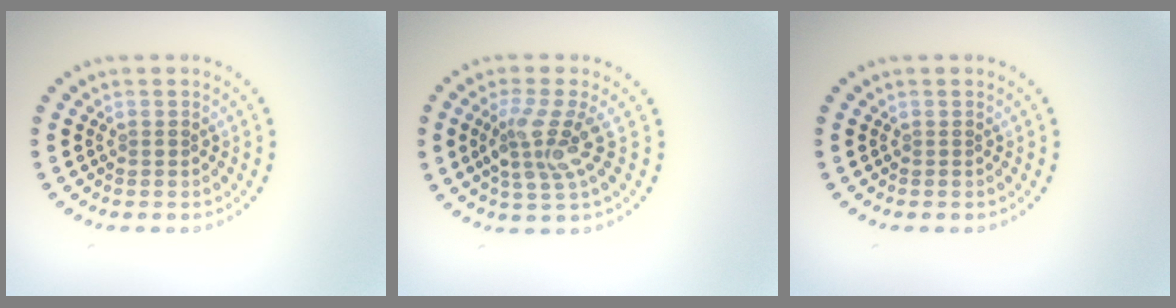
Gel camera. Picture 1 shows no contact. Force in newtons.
{"total": 3.5, "press": 3.0, "slide": 1.9}
{"total": 0.0}